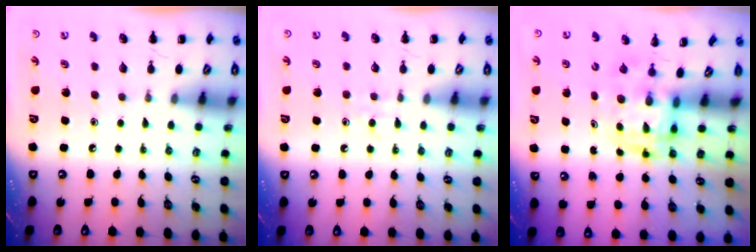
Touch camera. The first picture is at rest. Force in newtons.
{"total": 3.4, "press": 3.1, "slide": 1.2}
{"total": 2.9, "press": 2.9, "slide": 0.6}